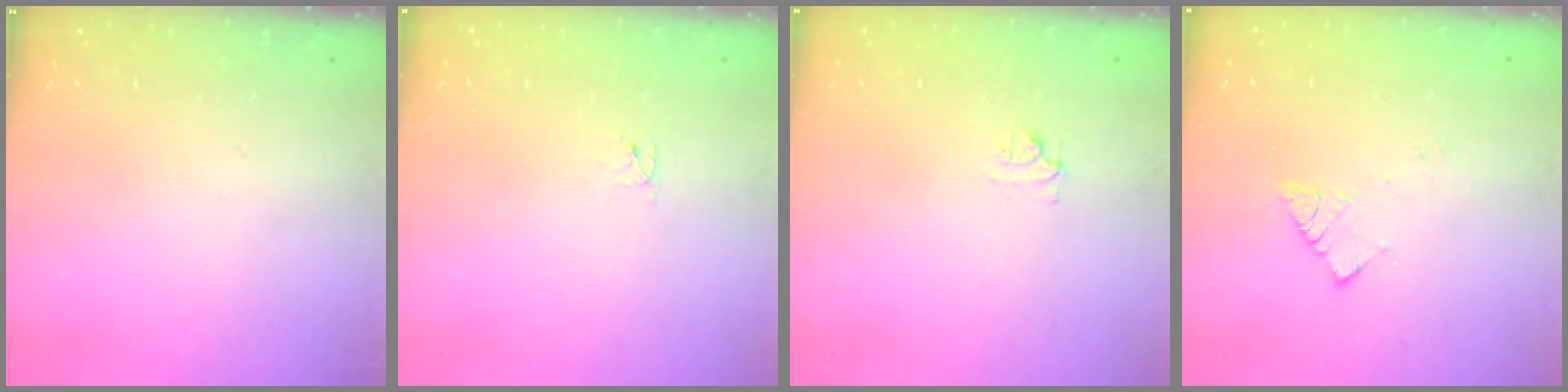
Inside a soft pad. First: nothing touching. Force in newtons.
{"total": 2.4, "press": 2.4, "slide": 0.3}
{"total": 4.4, "press": 4.4, "slide": 0.5}
{"total": 5.6, "press": 5.6, "slide": 0.2}